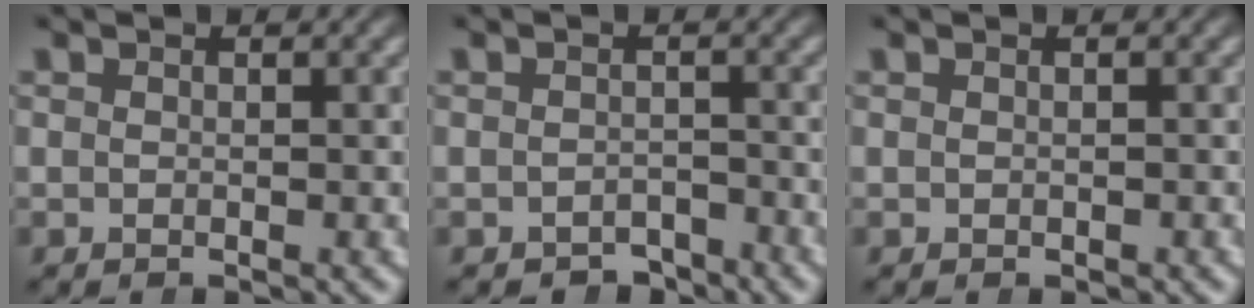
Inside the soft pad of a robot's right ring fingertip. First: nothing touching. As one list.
[{"total": 3.2, "force": [-3.0, 1.1, 0.0], "torque": [0.021, -0.011, -0.045]}, {"total": 0.0}]